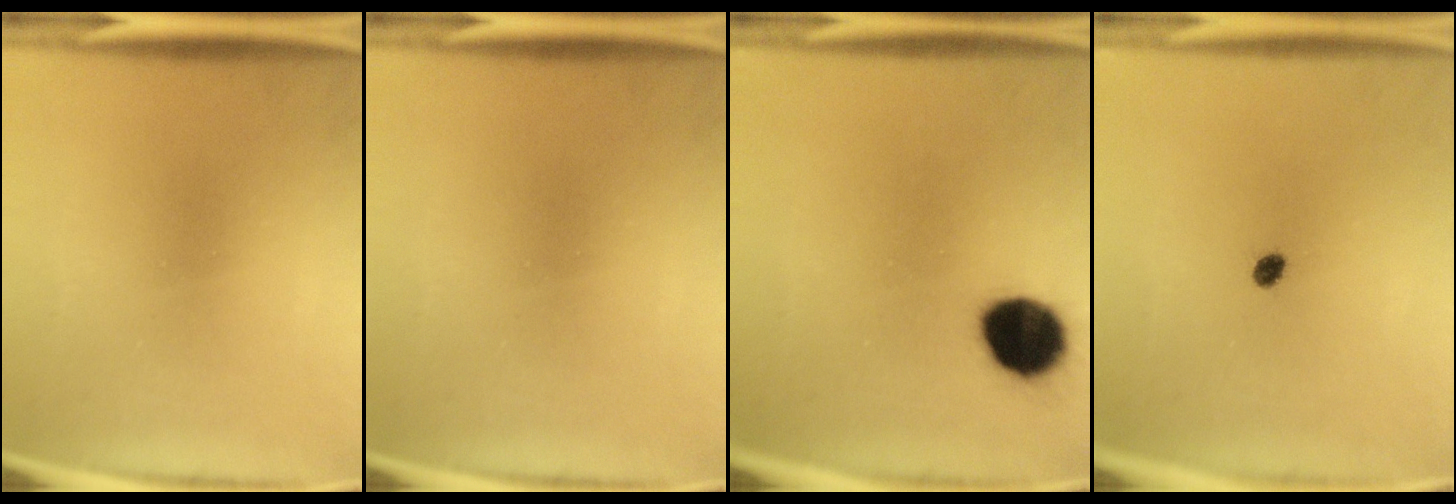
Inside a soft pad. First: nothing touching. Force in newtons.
{"total": 0.0}
{"total": 11.9}
{"total": 1.7}